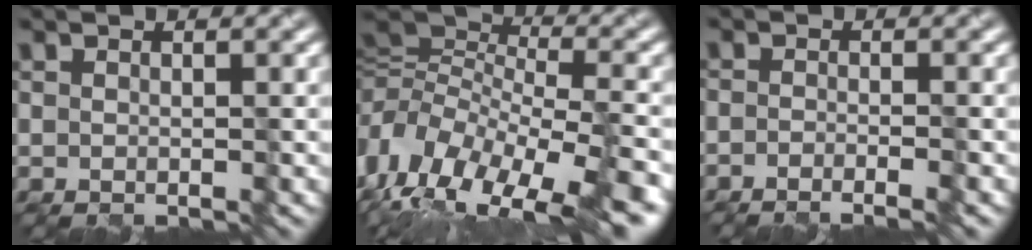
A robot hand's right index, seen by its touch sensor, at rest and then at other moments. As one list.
[{"total": 12.9, "force": [-7.6, 5.4, 8.8], "torque": [-0.180, 0.005, -0.132]}, {"total": 3.1, "force": [-2.1, 1.0, 2.0], "torque": [-0.010, -0.003, -0.033]}]